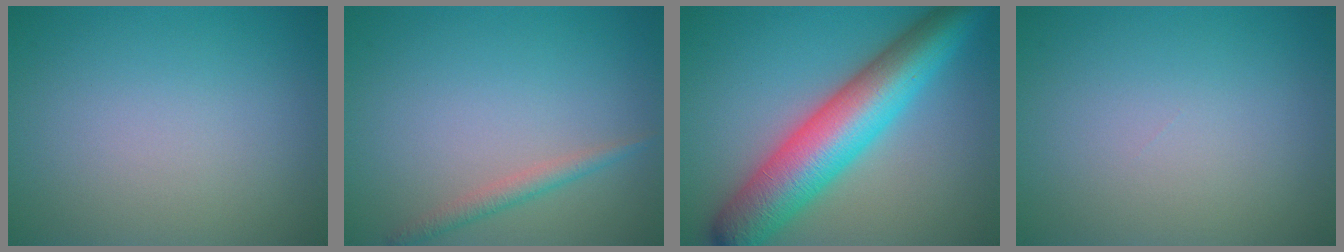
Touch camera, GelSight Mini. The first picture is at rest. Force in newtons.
{"total": 1.6, "press": 1.6, "slide": 0.1}
{"total": 10.2, "press": 10.2, "slide": 0.2}
{"total": 0.0}